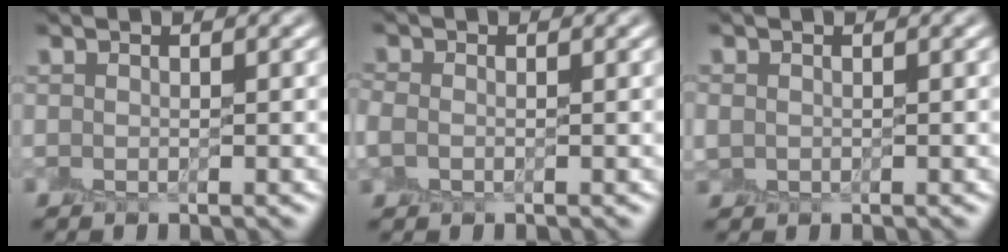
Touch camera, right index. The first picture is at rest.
{"total": 1.4, "force": [-0.2, 1.2, 0.8], "torque": [-0.017, 0.002, -0.011]}
{"total": 1.2, "force": [0.0, 1.1, 0.3], "torque": [-0.003, -0.001, -0.005]}